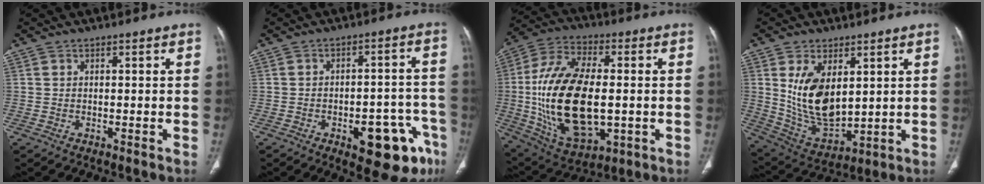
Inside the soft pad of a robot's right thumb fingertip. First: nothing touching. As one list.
[{"total": 14.5, "force": [-7.1, 6.1, 11.1], "torque": [-0.093, 0.045, -0.081]}, {"total": 24.5, "force": [-1.4, 12.8, 20.8], "torque": [-0.402, 0.001, -0.008]}, {"total": 13.7, "force": [3.4, 7.6, 10.9], "torque": [-0.179, -0.025, 0.085]}]